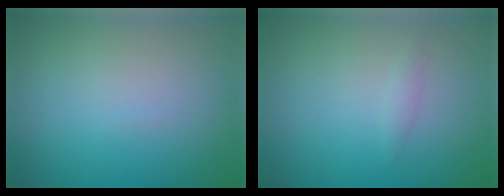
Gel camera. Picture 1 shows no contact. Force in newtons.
{"total": 0.7, "press": 0.7, "slide": 0.0}